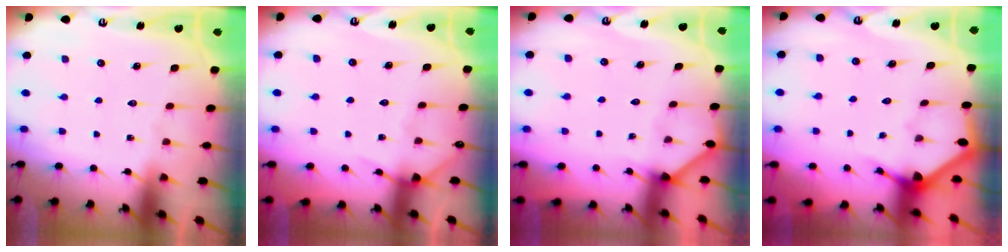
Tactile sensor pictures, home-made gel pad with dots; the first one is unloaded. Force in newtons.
{"total": 5.0, "press": 5.0, "slide": 0.5}
{"total": 2.0, "press": 2.0, "slide": 0.2}
{"total": 3.3, "press": 3.3, "slide": 0.2}